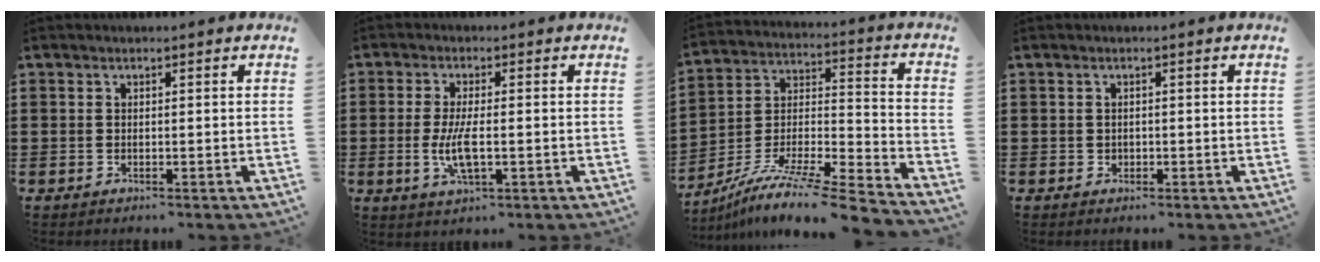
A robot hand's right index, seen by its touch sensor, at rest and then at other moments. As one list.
[{"total": 5.6, "force": [-1.0, 1.6, 5.3], "torque": [-0.119, -0.008, -0.025]}, {"total": 9.9, "force": [-8.3, 0.3, 5.4], "torque": [-0.089, 0.004, -0.165]}, {"total": 0.6, "force": [0.0, 0.6, 0.2], "torque": [-0.005, 0.004, -0.001]}]